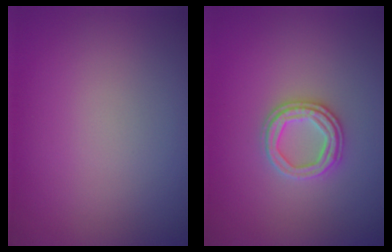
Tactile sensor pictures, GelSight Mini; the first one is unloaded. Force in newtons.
{"total": 2.6, "press": 2.5, "slide": 0.7}